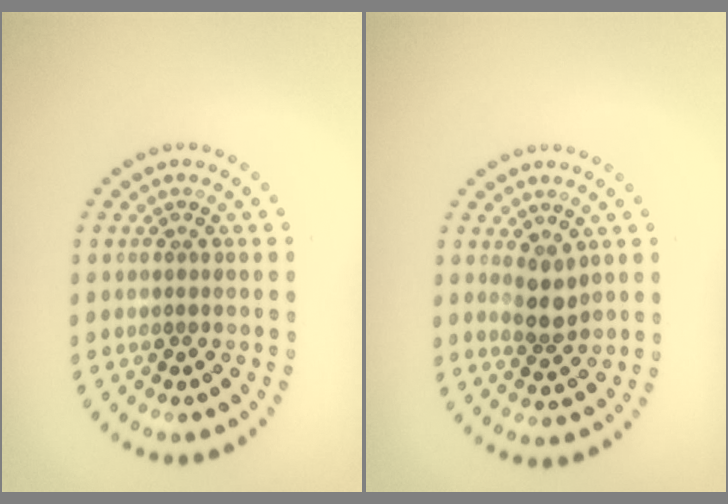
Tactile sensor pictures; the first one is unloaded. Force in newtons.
{"total": 2.4, "press": 2.1, "slide": 1.2}